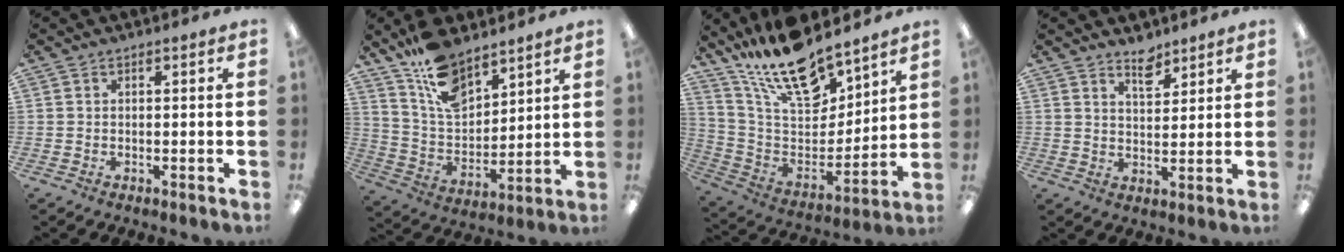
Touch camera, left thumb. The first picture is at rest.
{"total": 14.1, "force": [10.4, 6.4, 7.1], "torque": [-0.144, -0.051, 0.194]}
{"total": 19.6, "force": [16.0, 6.8, 9.0], "torque": [-0.172, -0.104, 0.283]}
{"total": 5.6, "force": [4.6, 2.3, 2.2], "torque": [-0.023, -0.030, 0.078]}